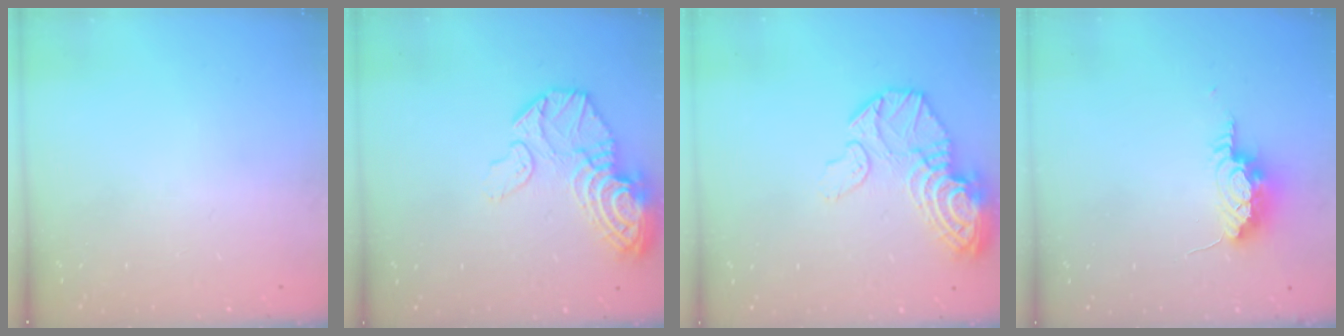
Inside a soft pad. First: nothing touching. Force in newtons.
{"total": 17.4, "press": 16.7, "slide": 5.1}
{"total": 17.4, "press": 16.7, "slide": 5.1}
{"total": 9.1, "press": 8.6, "slide": 3.0}